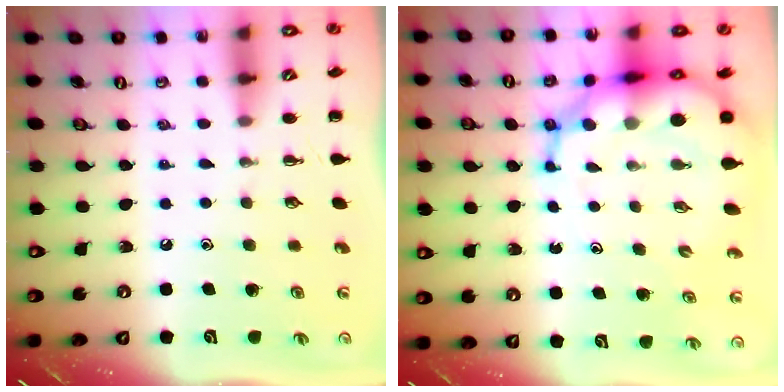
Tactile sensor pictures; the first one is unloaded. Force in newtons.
{"total": 13.6, "press": 13.2, "slide": 3.6}